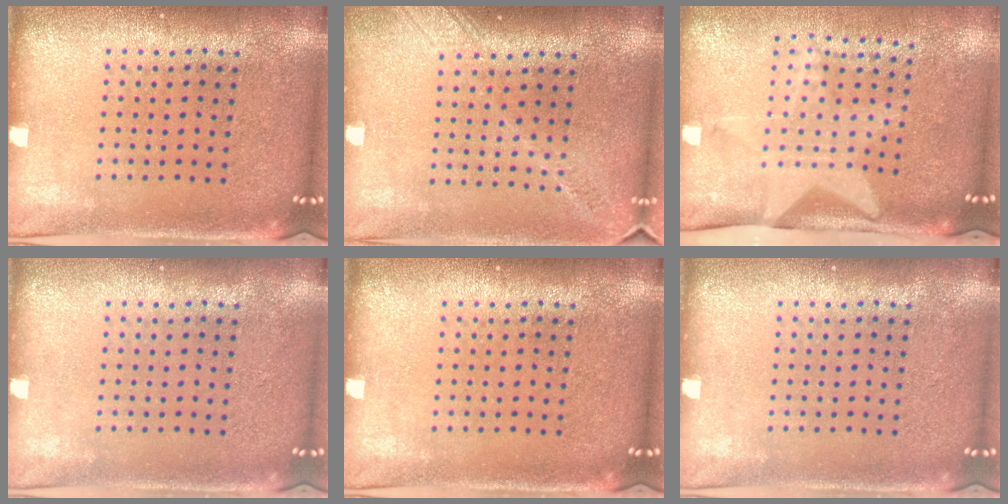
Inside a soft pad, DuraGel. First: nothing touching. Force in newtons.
{"total": 1.7, "press": 1.3, "slide": 1.1}
{"total": 1.9, "press": 1.6, "slide": 1.0}
{"total": 0.0}
{"total": 0.0}
{"total": 0.0}